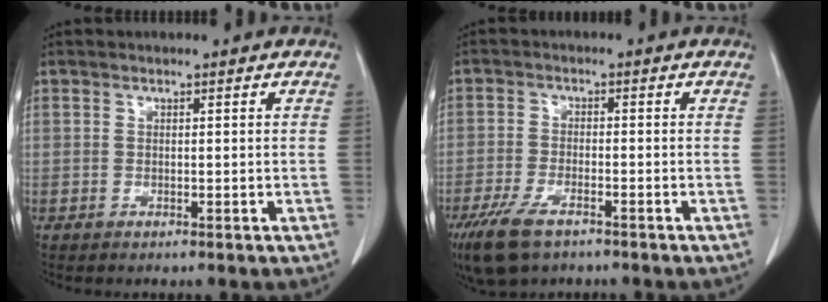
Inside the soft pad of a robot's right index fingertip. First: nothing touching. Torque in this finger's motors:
{"motor_torque": [0.83, -0.79, 0.34, 0.12]}